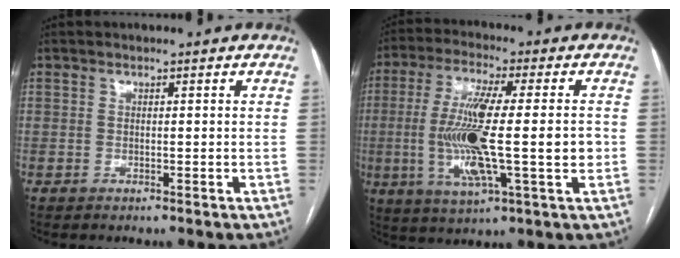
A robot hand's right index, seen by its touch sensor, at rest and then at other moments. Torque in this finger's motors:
{"motor_torque": [0.82, -0.22, 0.80, 0.21]}